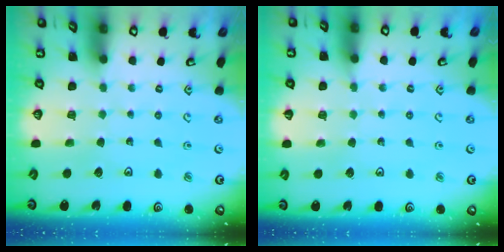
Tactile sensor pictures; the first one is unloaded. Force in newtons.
{"total": 2.7, "press": 2.7, "slide": 0.4}